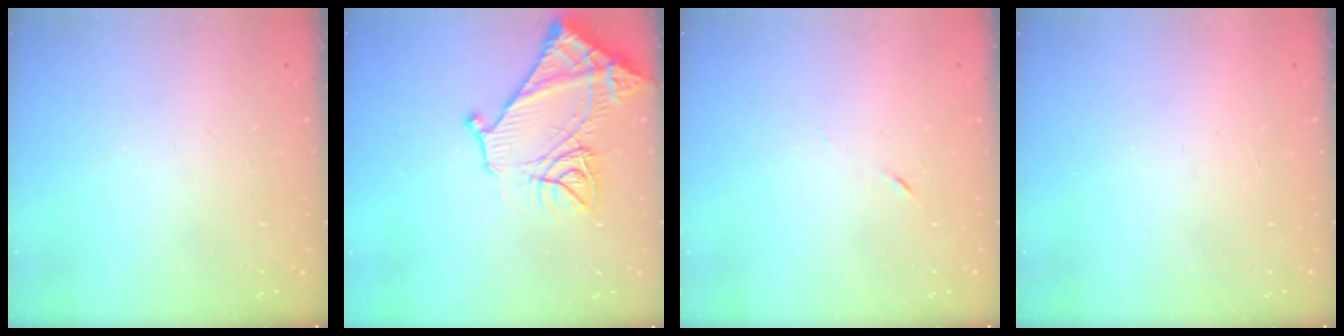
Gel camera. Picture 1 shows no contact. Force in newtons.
{"total": 15.8, "press": 15.7, "slide": 1.5}
{"total": 3.8, "press": 3.7, "slide": 1.1}
{"total": 1.6, "press": 1.6, "slide": 0.1}